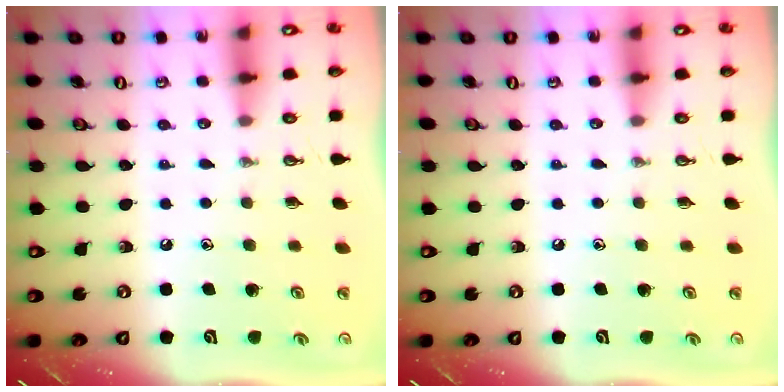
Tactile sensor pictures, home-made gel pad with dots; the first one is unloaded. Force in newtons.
{"total": 0.0}